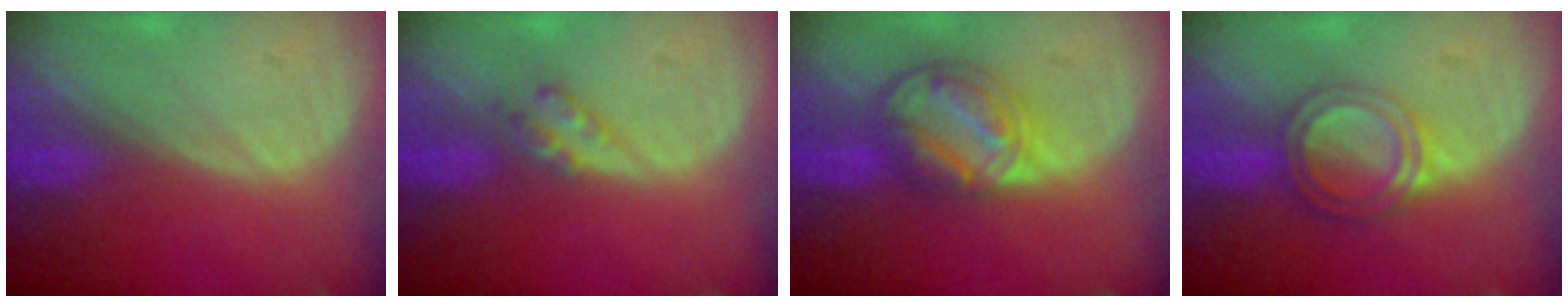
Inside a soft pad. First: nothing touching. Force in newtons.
{"total": 2.4, "press": 2.4, "slide": 0.2}
{"total": 8.1, "press": 7.0, "slide": 4.1}
{"total": 5.2, "press": 4.7, "slide": 2.2}